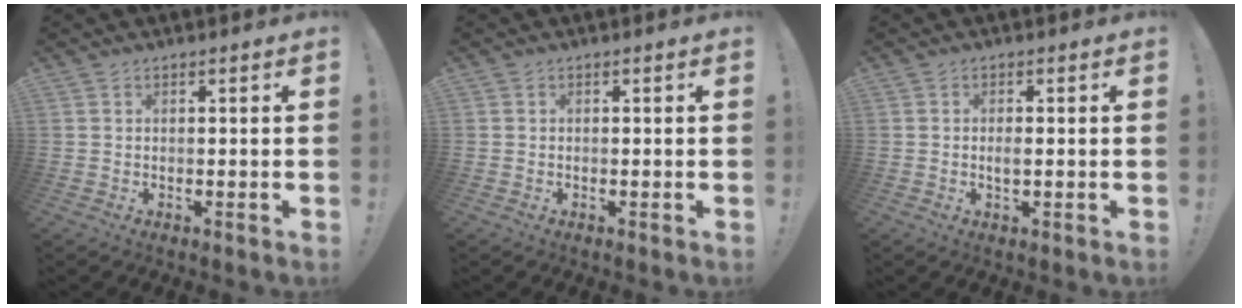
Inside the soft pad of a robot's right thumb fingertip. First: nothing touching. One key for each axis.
{"total": 0.0}
{"total": 2.0, "fx": -0.4, "fy": 0.6, "fz": 1.8, "tx": -0.028, "ty": 0.000, "tz": -0.009}